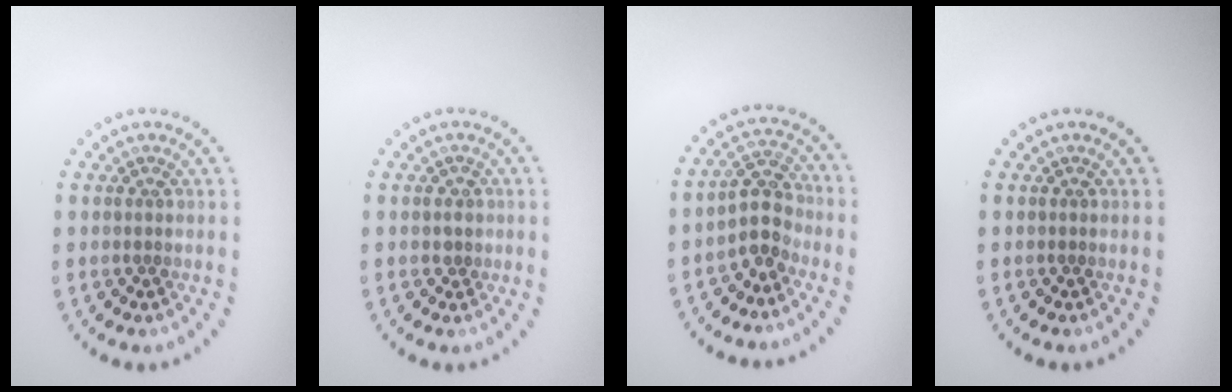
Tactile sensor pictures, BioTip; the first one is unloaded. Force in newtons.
{"total": 0.9, "press": 0.6, "slide": 0.6}
{"total": 3.1, "press": 2.9, "slide": 1.3}
{"total": 0.0}